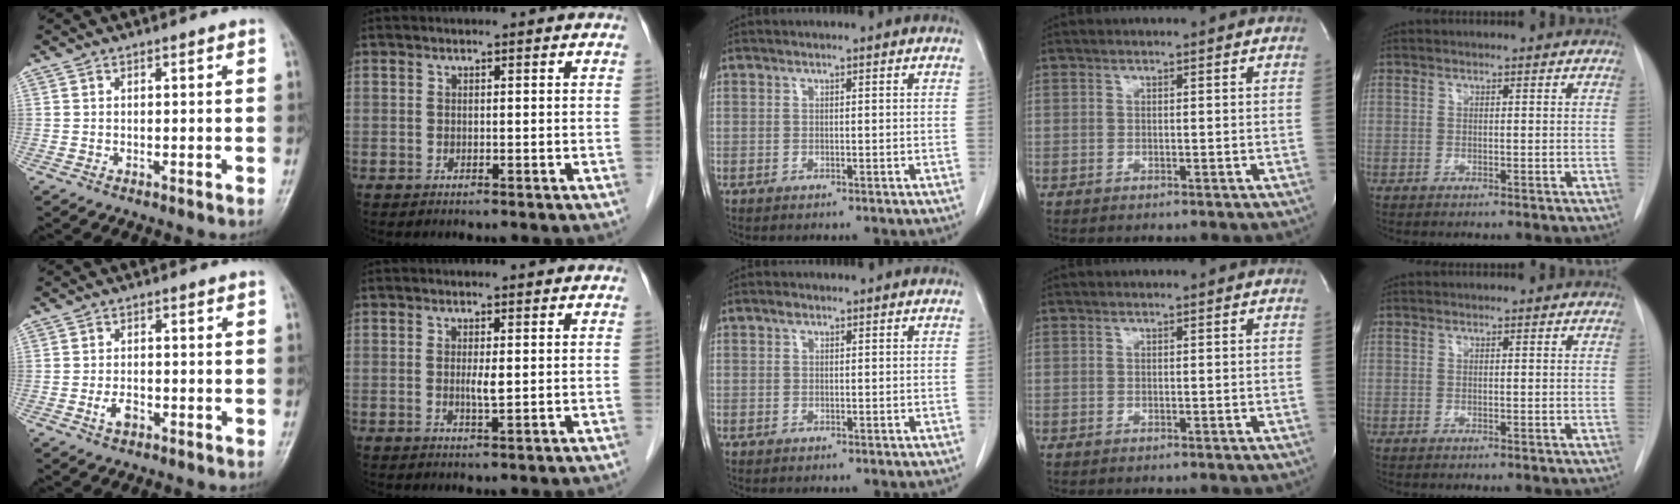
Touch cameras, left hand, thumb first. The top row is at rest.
{"thumb": {"total": 2.6, "force": [-1.1, 1.5, 1.8], "torque": [-0.033, 0.004, -0.019]}, "index": {"total": 1.8, "force": [0.2, 0.1, 1.8], "torque": [-0.036, -0.003, 0.005]}, "middle": {"total": 0.7, "force": [0.4, 0.4, 0.3], "torque": [-0.003, 0.003, 0.005]}}